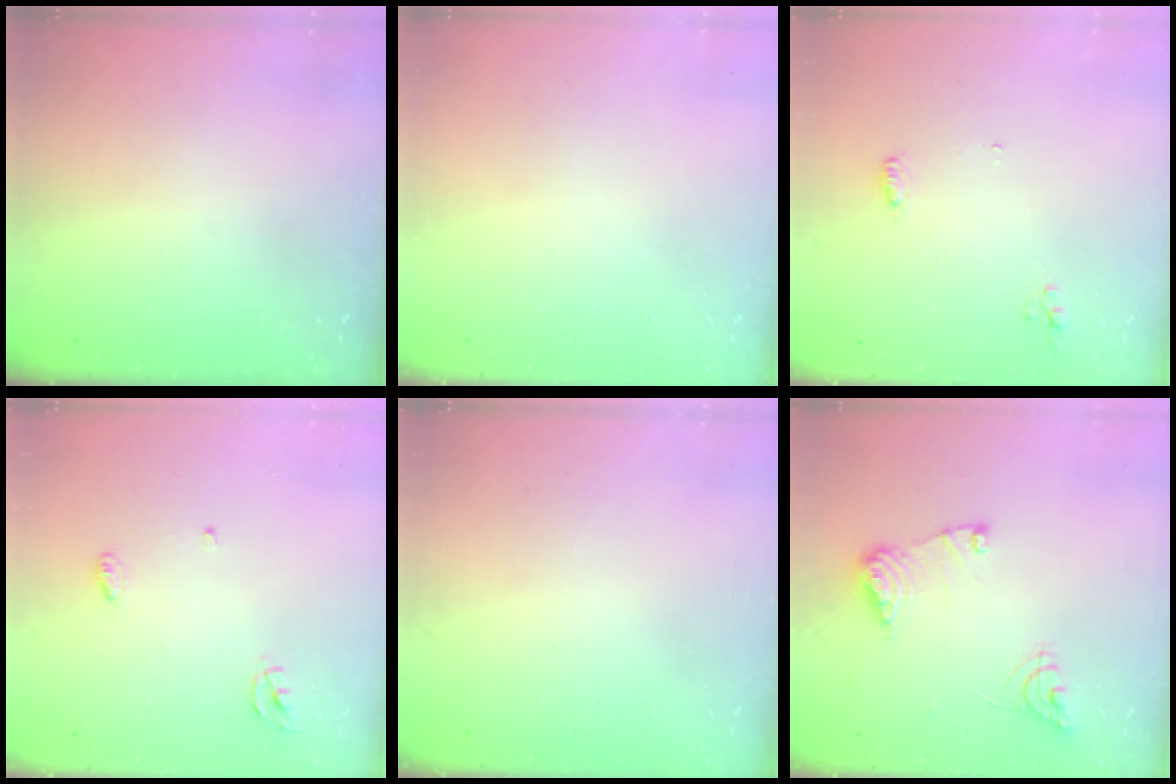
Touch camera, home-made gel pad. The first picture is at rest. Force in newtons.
{"total": 0.0}
{"total": 4.6, "press": 4.4, "slide": 1.1}
{"total": 3.9, "press": 3.9, "slide": 0.2}
{"total": 0.0}
{"total": 11.5, "press": 11.4, "slide": 1.0}